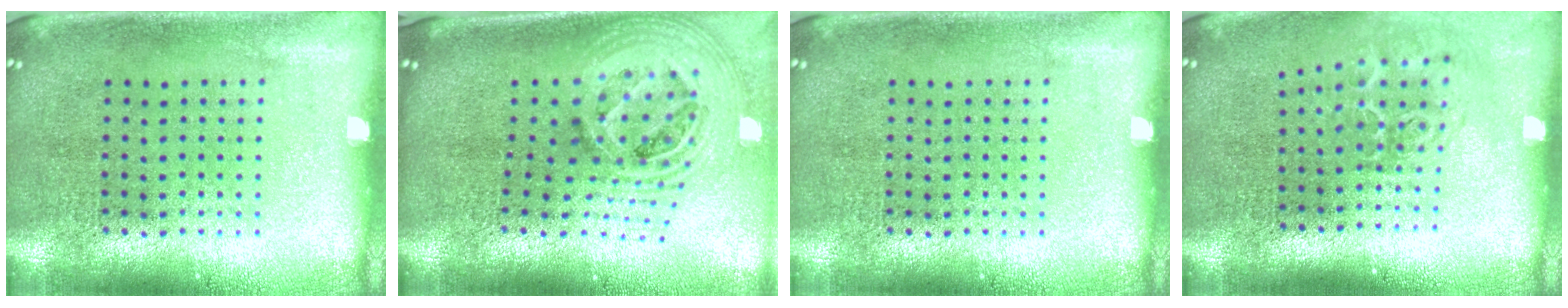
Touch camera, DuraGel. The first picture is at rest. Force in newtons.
{"total": 2.6, "press": 1.8, "slide": 1.9}
{"total": 0.0}
{"total": 1.9, "press": 1.2, "slide": 1.4}